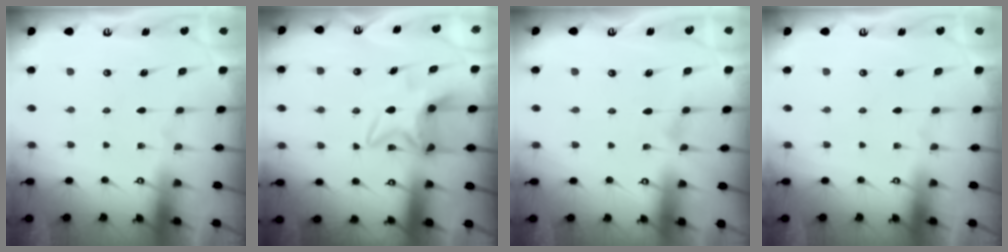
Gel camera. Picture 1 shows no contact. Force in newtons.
{"total": 6.4, "press": 6.4, "slide": 0.3}
{"total": 0.0}
{"total": 0.0}